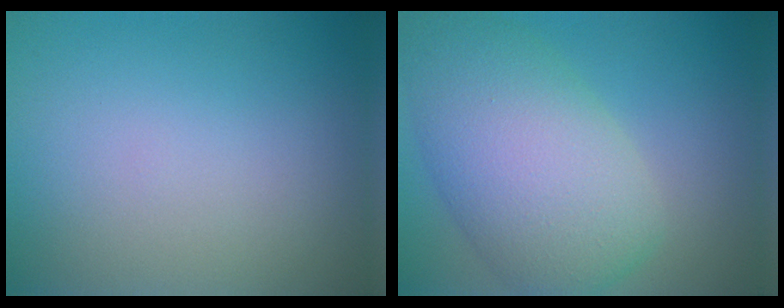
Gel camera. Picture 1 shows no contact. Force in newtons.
{"total": 9.2, "press": 9.2, "slide": 0.2}